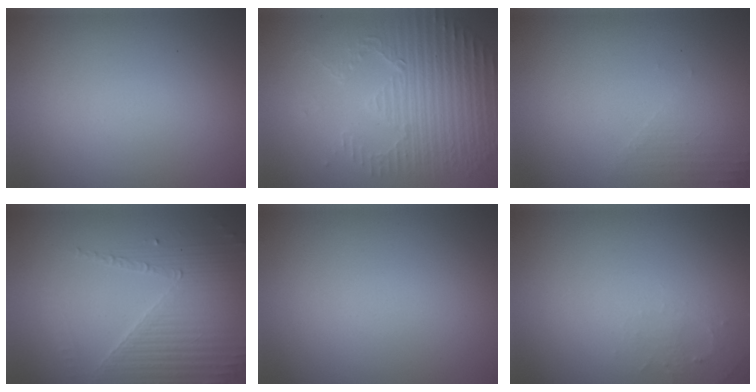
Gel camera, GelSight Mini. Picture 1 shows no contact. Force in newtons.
{"total": 5.4, "press": 3.6, "slide": 4.0}
{"total": 1.6, "press": 1.6, "slide": 0.4}
{"total": 3.6, "press": 3.3, "slide": 1.4}
{"total": 0.0}
{"total": 1.2, "press": 1.2, "slide": 0.3}